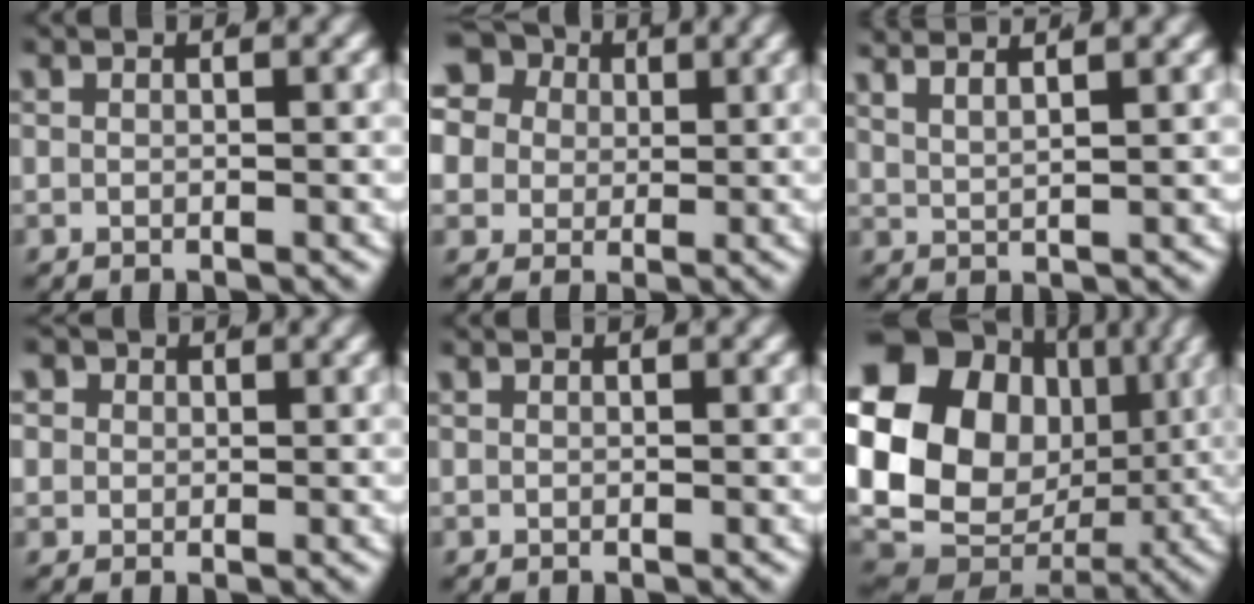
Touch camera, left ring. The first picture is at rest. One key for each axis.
{"total": 12.1, "fx": 3.0, "fy": 10.4, "fz": 5.4, "tx": -0.138, "ty": -0.016, "tz": 0.048}
{"total": 4.2, "fx": 3.3, "fy": 1.2, "fz": 2.3, "tx": -0.041, "ty": 0.009, "tz": 0.056}
{"total": 3.9, "fx": 0.8, "fy": 3.6, "fz": 1.3, "tx": -0.038, "ty": -0.001, "tz": 0.011}
{"total": 0.0}
{"total": 19.4, "fx": 0.6, "fy": 15.4, "fz": 11.8, "tx": -0.242, "ty": -0.042, "tz": 0.023}